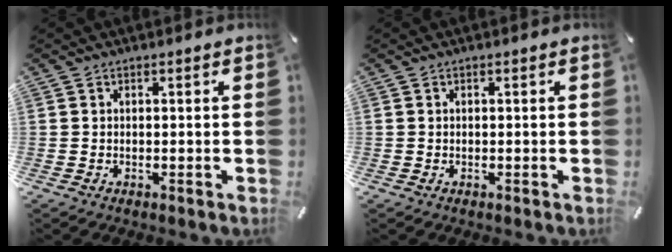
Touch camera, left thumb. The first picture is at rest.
{"total": 0.0}